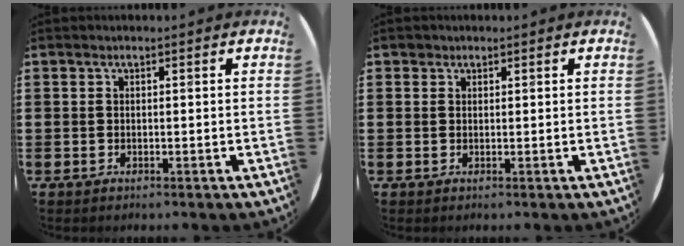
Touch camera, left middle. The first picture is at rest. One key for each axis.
{"total": 0.7, "fx": 0.5, "fy": 0.4, "fz": -0.1, "tx": 0.009, "ty": 0.000, "tz": 0.009}